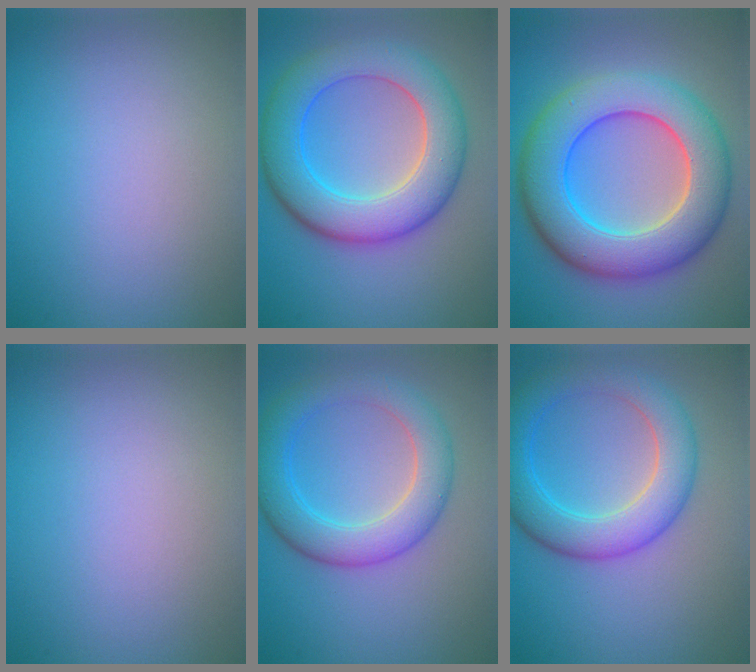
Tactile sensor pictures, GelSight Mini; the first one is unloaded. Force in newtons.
{"total": 8.7, "press": 8.7, "slide": 0.1}
{"total": 10.8, "press": 10.8, "slide": 0.6}
{"total": 0.0}
{"total": 5.7, "press": 5.7, "slide": 0.2}
{"total": 6.3, "press": 6.3, "slide": 0.3}